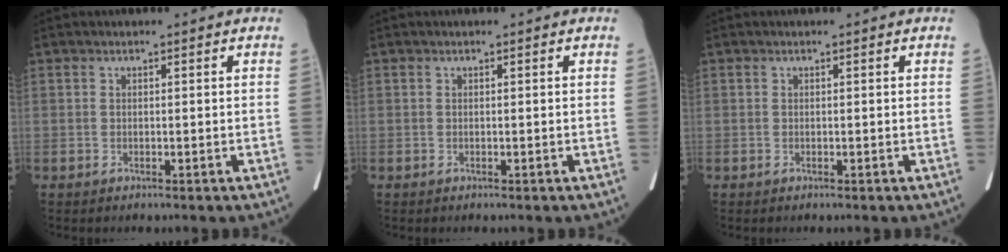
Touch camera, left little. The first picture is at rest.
{"total": 0.0}
{"total": 0.0}